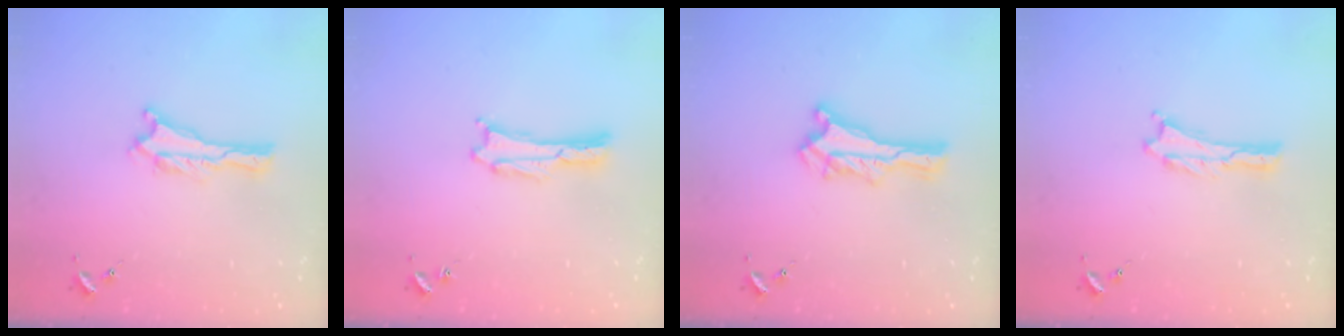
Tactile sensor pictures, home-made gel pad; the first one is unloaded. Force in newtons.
{"total": 0.7, "press": 0.7, "slide": 0.1}
{"total": 0.6, "press": 0.5, "slide": 0.2}
{"total": 0.0}